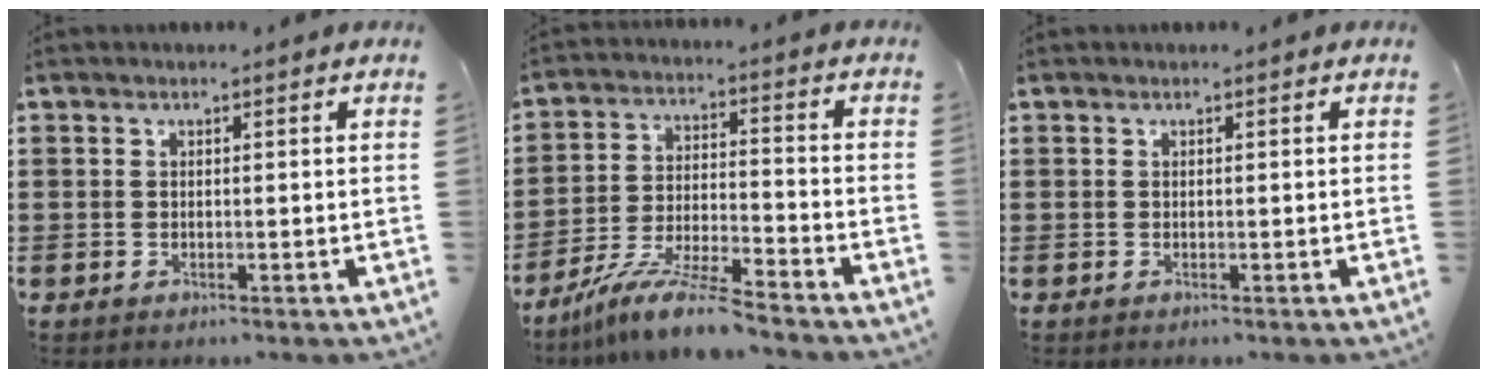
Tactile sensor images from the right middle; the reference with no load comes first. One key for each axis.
{"total": 9.3, "fx": -8.2, "fy": 0.1, "fz": 4.4, "tx": -0.084, "ty": 0.004, "tz": -0.161}
{"total": 0.0}